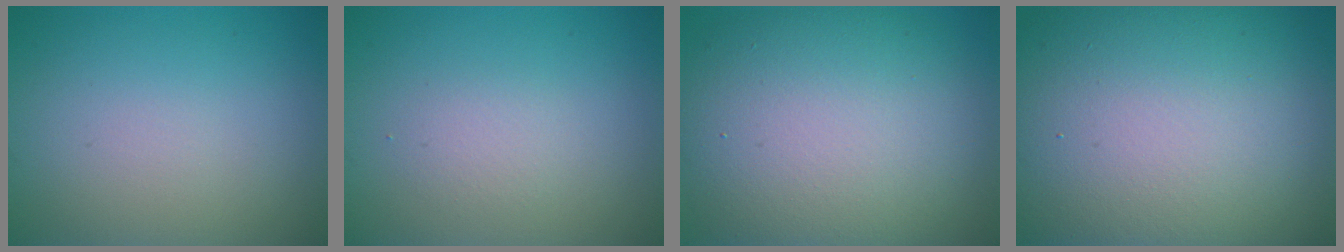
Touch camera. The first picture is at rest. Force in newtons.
{"total": 1.3, "press": 1.3, "slide": 0.1}
{"total": 12.9, "press": 12.9, "slide": 1.0}
{"total": 20.7, "press": 20.7, "slide": 1.0}